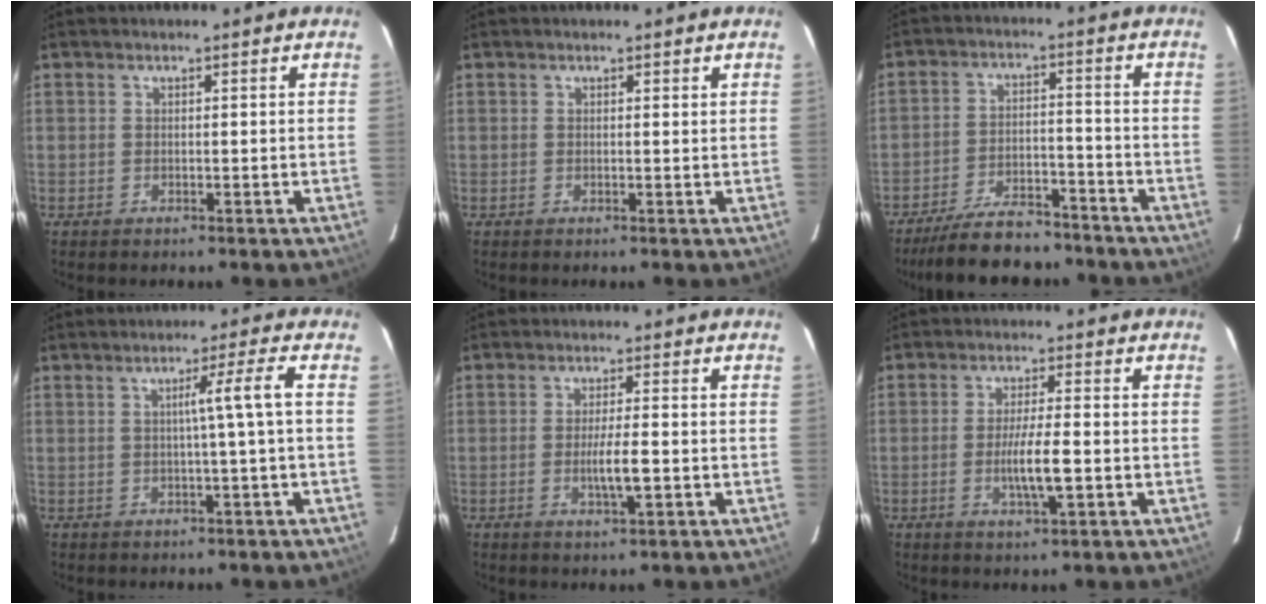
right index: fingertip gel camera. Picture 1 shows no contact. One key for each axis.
{"total": 0.8, "fx": 0.7, "fy": 0.2, "fz": 0.4, "tx": -0.006, "ty": 0.006, "tz": 0.010}
{"total": 10.2, "fx": -9.0, "fy": 3.2, "fz": 3.7, "tx": -0.063, "ty": 0.000, "tz": -0.151}
{"total": 3.9, "fx": 0.2, "fy": -1.5, "fz": 3.7, "tx": -0.059, "ty": 0.004, "tz": 0.005}
{"total": 4.1, "fx": -0.9, "fy": 0.2, "fz": 4.0, "tx": -0.072, "ty": -0.005, "tz": -0.016}
{"total": 5.7, "fx": -1.2, "fy": 0.3, "fz": 5.5, "tx": -0.102, "ty": -0.009, "tz": -0.021}